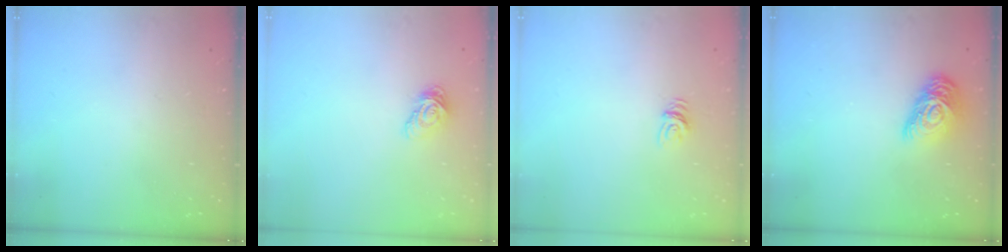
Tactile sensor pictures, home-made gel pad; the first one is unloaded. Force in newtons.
{"total": 7.4, "press": 7.4, "slide": 0.1}
{"total": 5.4, "press": 5.4, "slide": 0.3}
{"total": 13.1, "press": 13.1, "slide": 0.6}